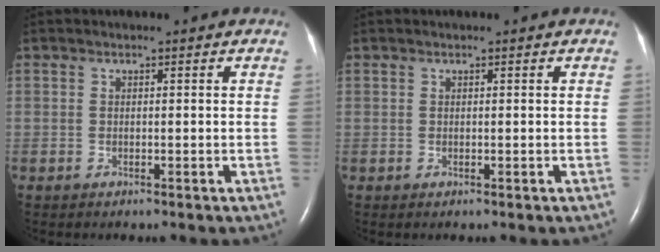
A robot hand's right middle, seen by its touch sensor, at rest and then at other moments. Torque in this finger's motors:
{"motor_torque": [0.20, -0.19, 0.00, 0.01]}